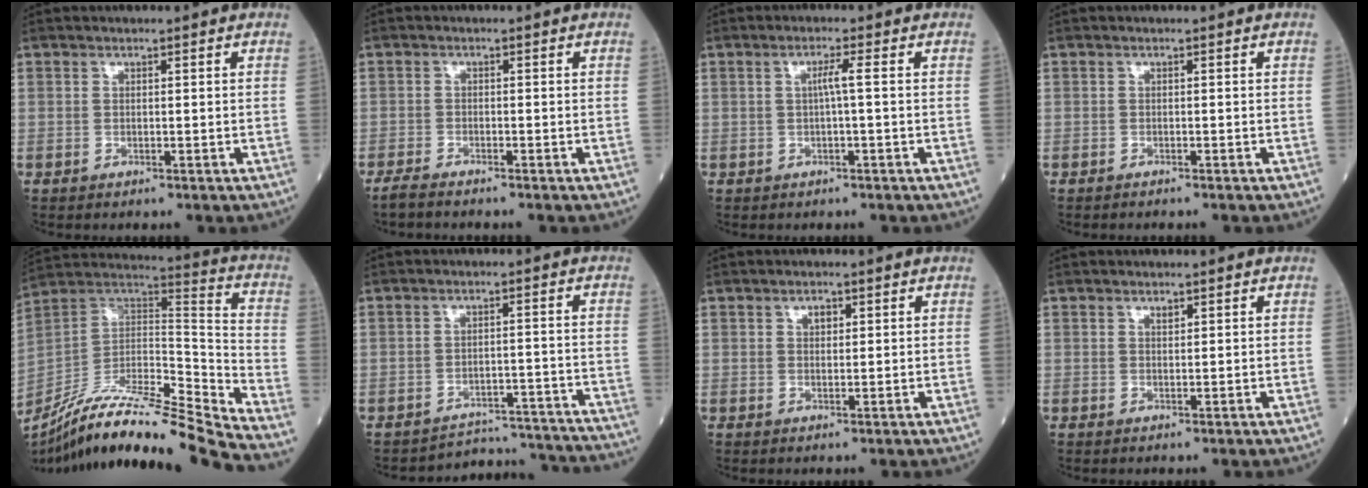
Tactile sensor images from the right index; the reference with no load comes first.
{"total": 2.5, "force": [-2.3, 0.0, 1.0], "torque": [-0.024, -0.006, -0.040]}
{"total": 2.1, "force": [0.0, -0.4, 2.0], "torque": [-0.037, 0.002, 0.000]}
{"total": 1.3, "force": [-1.2, 0.0, 0.6], "torque": [-0.008, 0.001, -0.015]}
{"total": 23.9, "force": [-21.0, -0.6, 11.5], "torque": [-0.206, -0.008, -0.363]}
{"total": 12.7, "force": [-12.6, 1.4, -0.3], "torque": [0.022, 0.030, -0.148]}
{"total": 1.6, "force": [0.7, 0.9, 1.0], "torque": [-0.016, 0.001, 0.011]}
{"total": 0.8, "force": [0.6, 0.3, 0.5], "torque": [-0.010, -0.003, 0.010]}